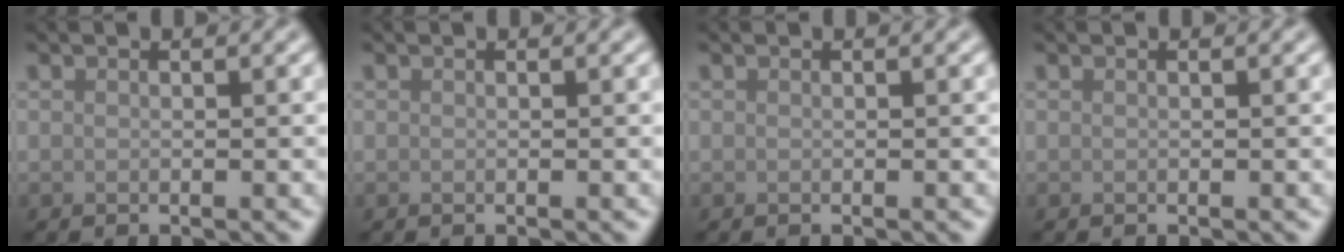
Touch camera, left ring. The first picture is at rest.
{"total": 0.0}
{"total": 0.0}
{"total": 0.0}